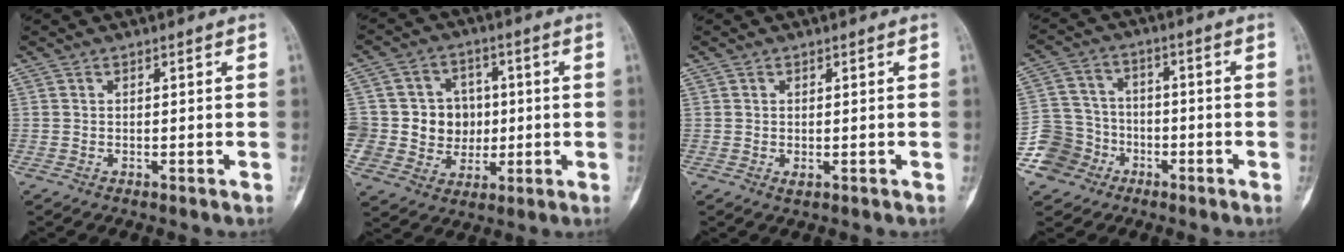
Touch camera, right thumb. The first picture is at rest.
{"total": 11.0, "force": [0.3, 10.4, 3.7], "torque": [-0.008, 0.016, 0.014]}
{"total": 0.8, "force": [-0.1, 0.5, 0.7], "torque": [-0.010, -0.002, 0.000]}
{"total": 9.3, "force": [-4.8, 7.9, 0.9], "torque": [0.010, 0.043, -0.090]}